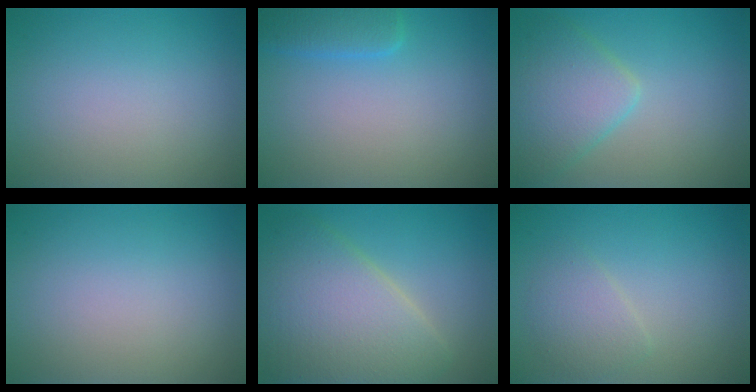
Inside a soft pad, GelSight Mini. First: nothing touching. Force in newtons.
{"total": 2.5, "press": 2.5, "slide": 0.3}
{"total": 4.7, "press": 4.7, "slide": 0.2}
{"total": 0.0}
{"total": 8.6, "press": 8.6, "slide": 0.4}
{"total": 2.1, "press": 2.1, "slide": 0.0}